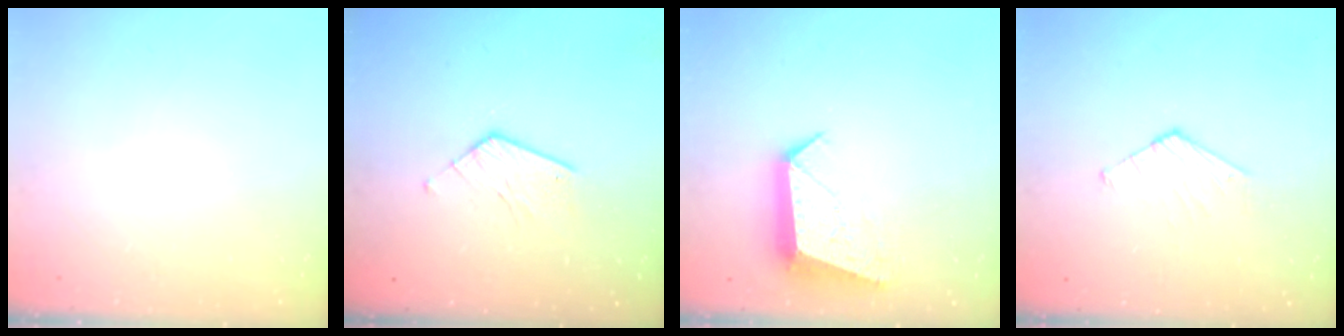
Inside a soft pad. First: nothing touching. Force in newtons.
{"total": 7.3, "press": 7.3, "slide": 0.3}
{"total": 10.9, "press": 10.8, "slide": 1.1}
{"total": 4.0, "press": 4.0, "slide": 0.3}